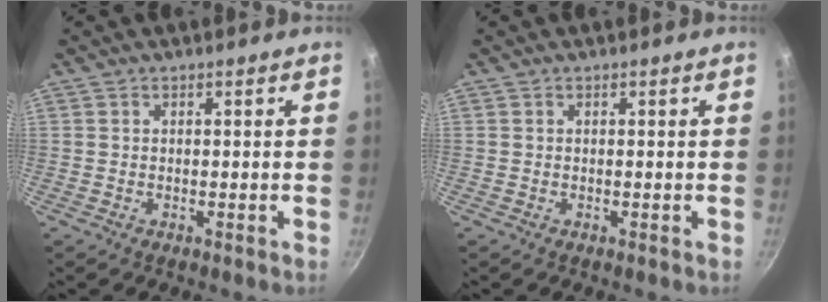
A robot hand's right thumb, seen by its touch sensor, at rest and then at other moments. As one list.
[{"total": 0.0}]